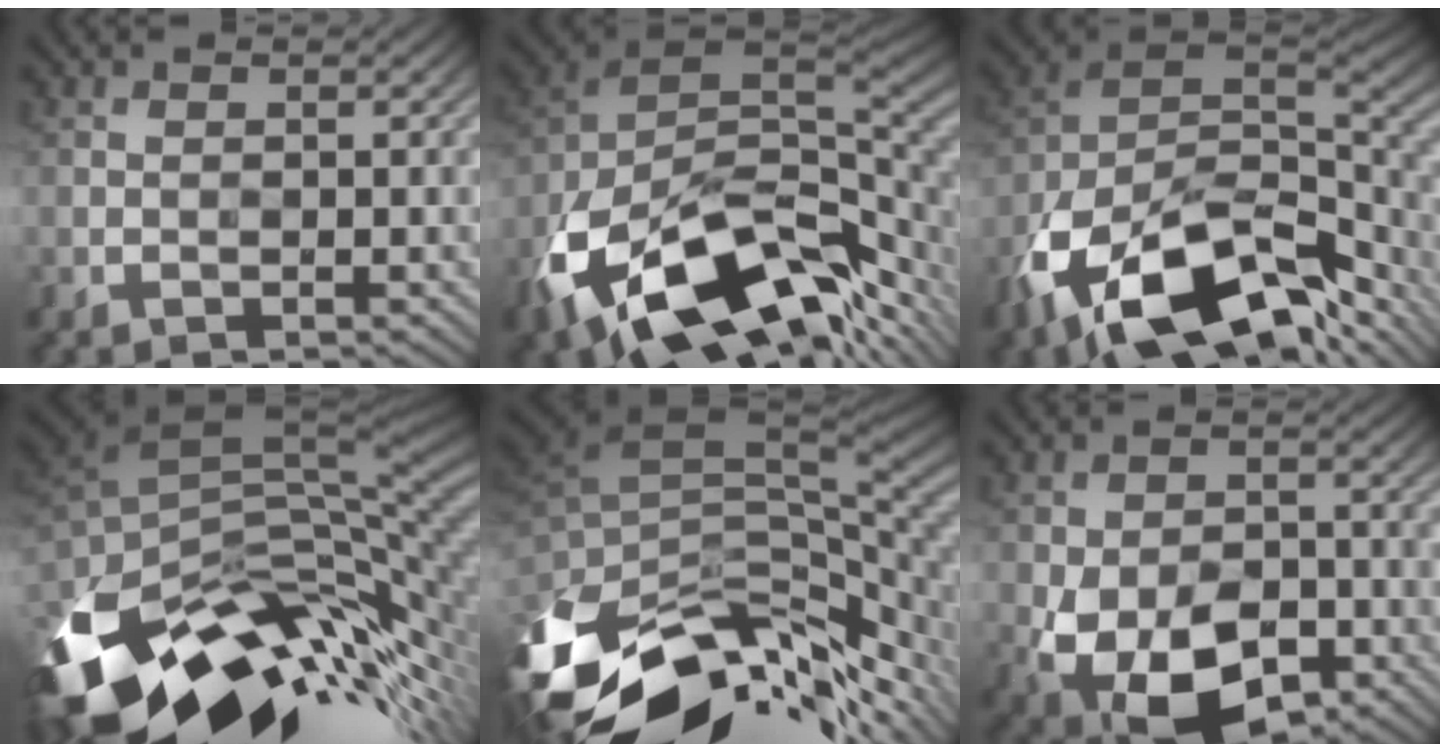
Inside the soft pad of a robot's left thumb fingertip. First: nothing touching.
{"total": 19.1, "force": [-8.1, 9.5, 14.4], "torque": [-0.301, -0.037, -0.134]}
{"total": 19.1, "force": [-10.1, 8.9, 13.6], "torque": [-0.290, -0.033, -0.162]}
{"total": 17.2, "force": [-8.3, 8.5, 12.4], "torque": [-0.274, -0.018, -0.133]}
{"total": 15.4, "force": [-7.1, 7.6, 11.4], "torque": [-0.243, -0.026, -0.098]}
{"total": 12.9, "force": [-5.4, 7.6, 8.8], "torque": [-0.173, -0.037, -0.082]}